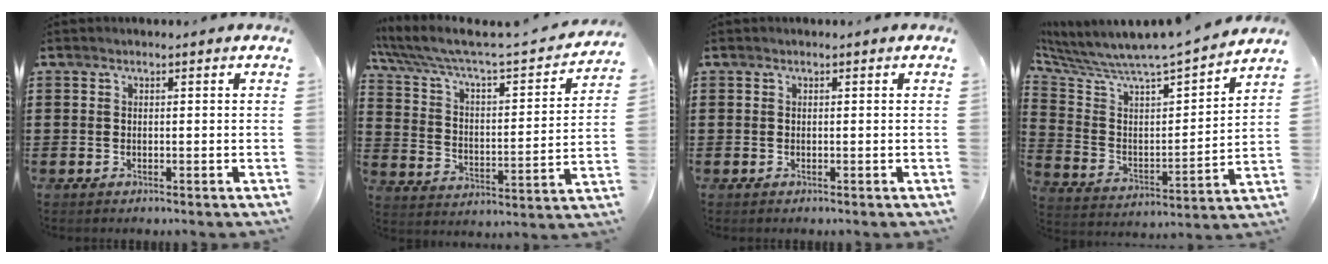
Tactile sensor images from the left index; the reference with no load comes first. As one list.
[{"total": 5.2, "force": [4.5, 1.0, 2.4], "torque": [-0.071, -0.042, 0.068]}, {"total": 0.0}, {"total": 5.9, "force": [5.8, -0.1, 1.4], "torque": [-0.061, -0.069, 0.088]}]